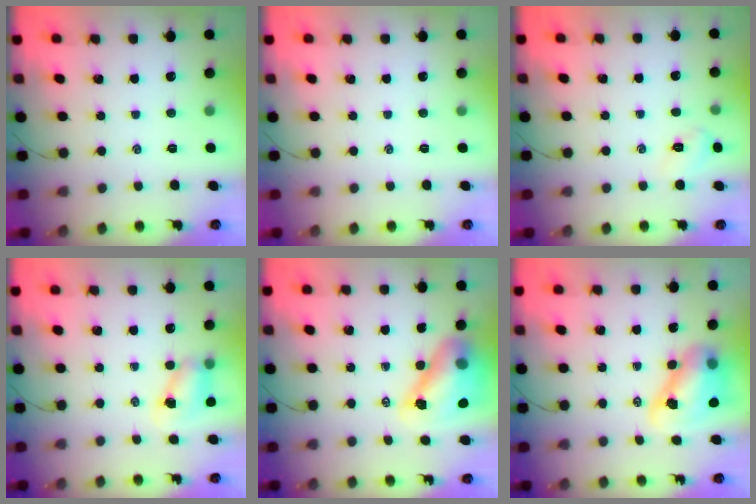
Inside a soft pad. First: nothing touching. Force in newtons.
{"total": 0.0}
{"total": 6.9, "press": 6.7, "slide": 1.6}
{"total": 6.0, "press": 5.9, "slide": 0.8}
{"total": 13.5, "press": 13.0, "slide": 3.8}
{"total": 9.6, "press": 9.2, "slide": 2.8}